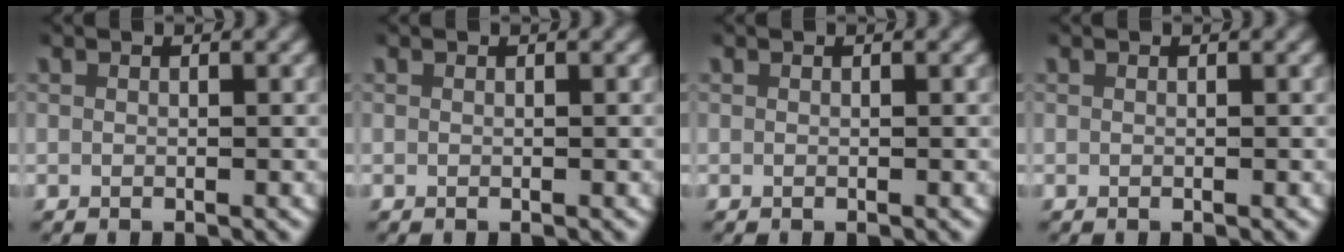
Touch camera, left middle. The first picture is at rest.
{"total": 0.0}
{"total": 0.0}
{"total": 0.0}